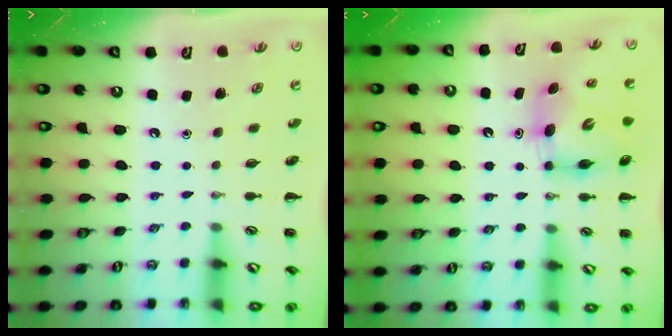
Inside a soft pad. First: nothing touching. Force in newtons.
{"total": 6.4, "press": 6.3, "slide": 0.9}